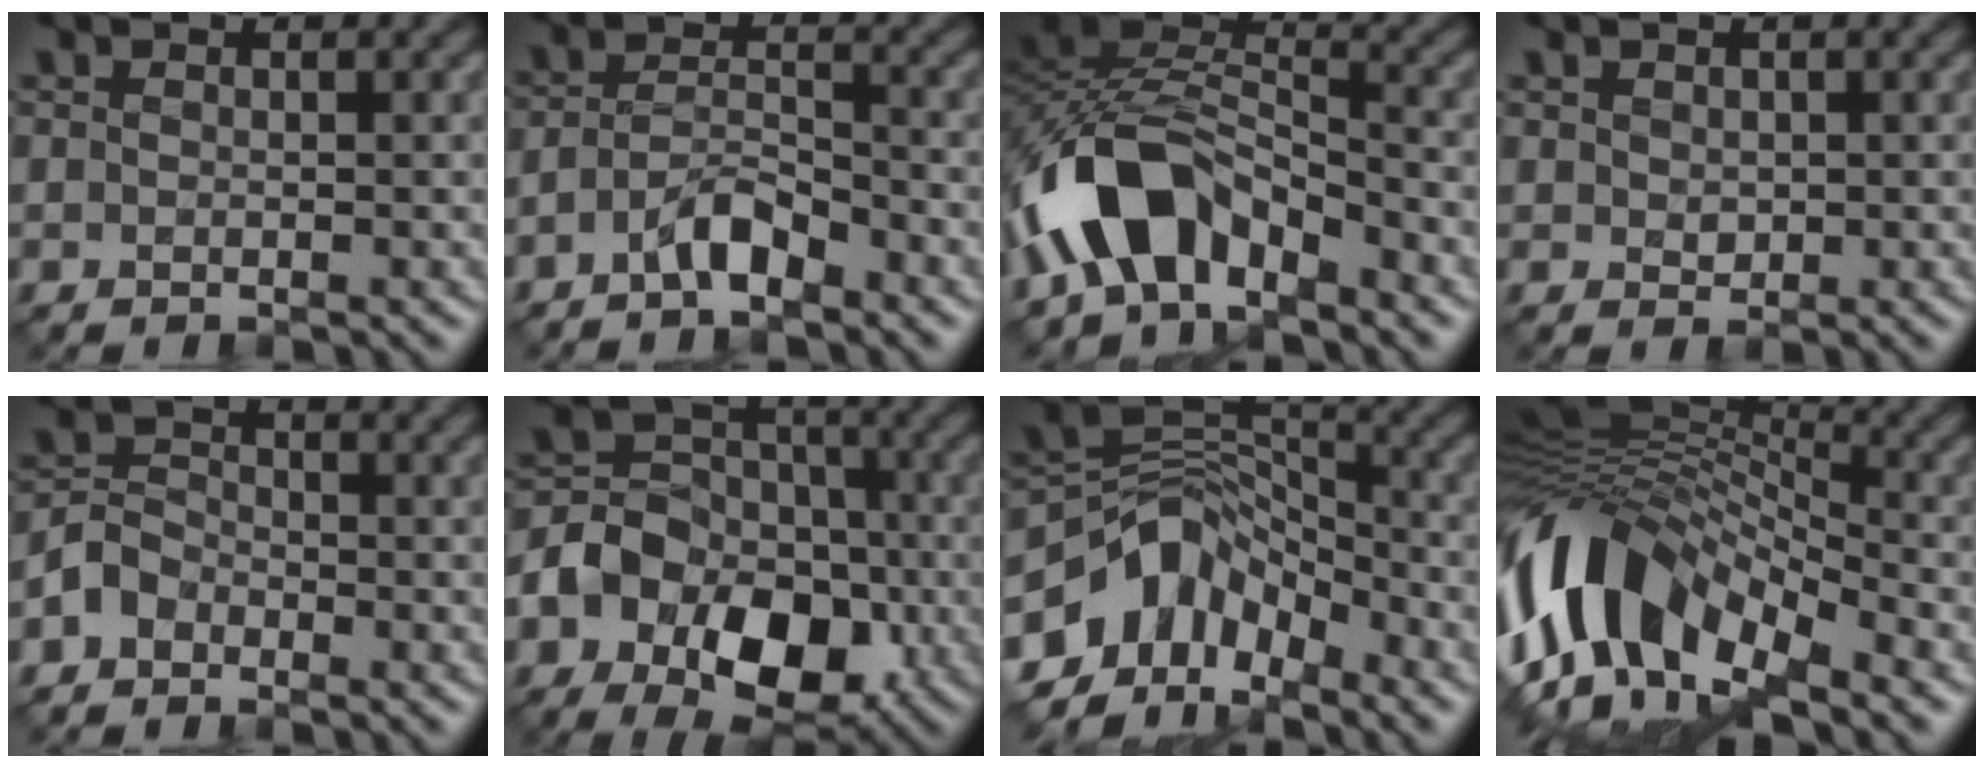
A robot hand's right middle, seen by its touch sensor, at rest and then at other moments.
{"total": 3.3, "force": [-2.4, 1.0, 2.0], "torque": [-0.038, 0.010, -0.049]}
{"total": 7.8, "force": [-4.9, 4.1, 4.6], "torque": [-0.071, 0.003, -0.101]}
{"total": 0.9, "force": [0.2, 0.8, 0.4], "torque": [-0.010, -0.004, 0.009]}
{"total": 2.4, "force": [-1.5, 1.6, 0.8], "torque": [-0.016, 0.010, -0.039]}
{"total": 13.2, "force": [-5.3, 9.6, 7.4], "torque": [-0.126, -0.013, -0.111]}
{"total": 8.2, "force": [-4.6, 5.3, 4.2], "torque": [-0.059, 0.005, -0.096]}
{"total": 13.4, "force": [-4.4, 7.4, 10.3], "torque": [-0.200, 0.011, -0.096]}